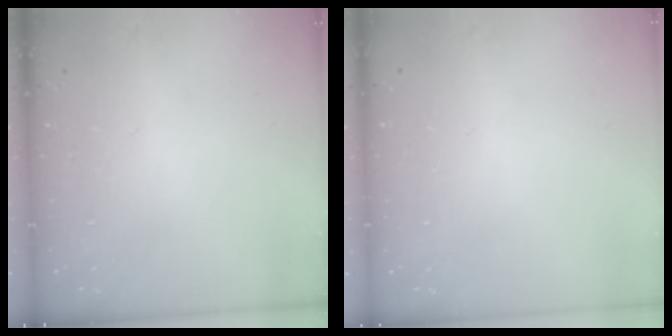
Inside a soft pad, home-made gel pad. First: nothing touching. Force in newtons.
{"total": 0.0}